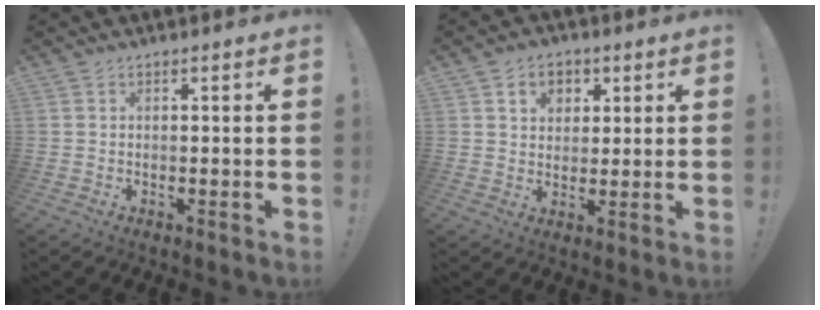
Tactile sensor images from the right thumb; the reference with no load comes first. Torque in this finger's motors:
{"motor_torque": [-0.11, 0.11, 0.00, 0.00, 0.00]}